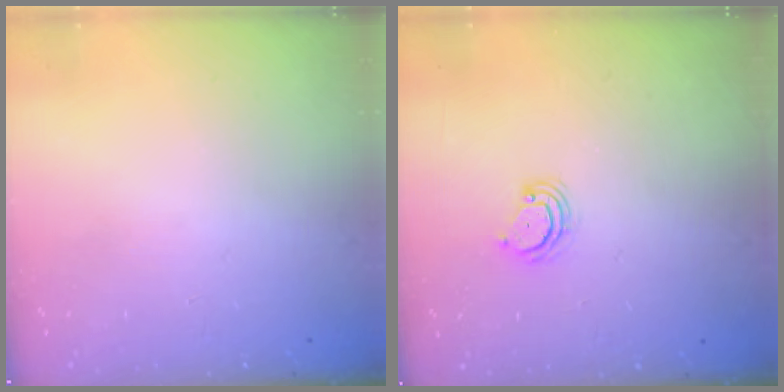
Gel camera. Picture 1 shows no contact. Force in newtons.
{"total": 4.2, "press": 4.1, "slide": 0.3}